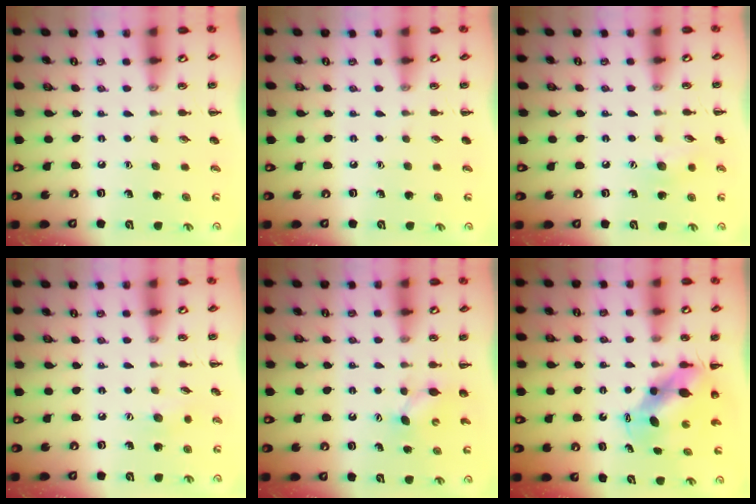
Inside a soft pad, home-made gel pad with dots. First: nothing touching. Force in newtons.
{"total": 0.0}
{"total": 5.6, "press": 5.4, "slide": 1.3}
{"total": 4.9, "press": 4.8, "slide": 1.0}
{"total": 4.4, "press": 4.3, "slide": 1.1}
{"total": 6.5, "press": 6.4, "slide": 1.3}